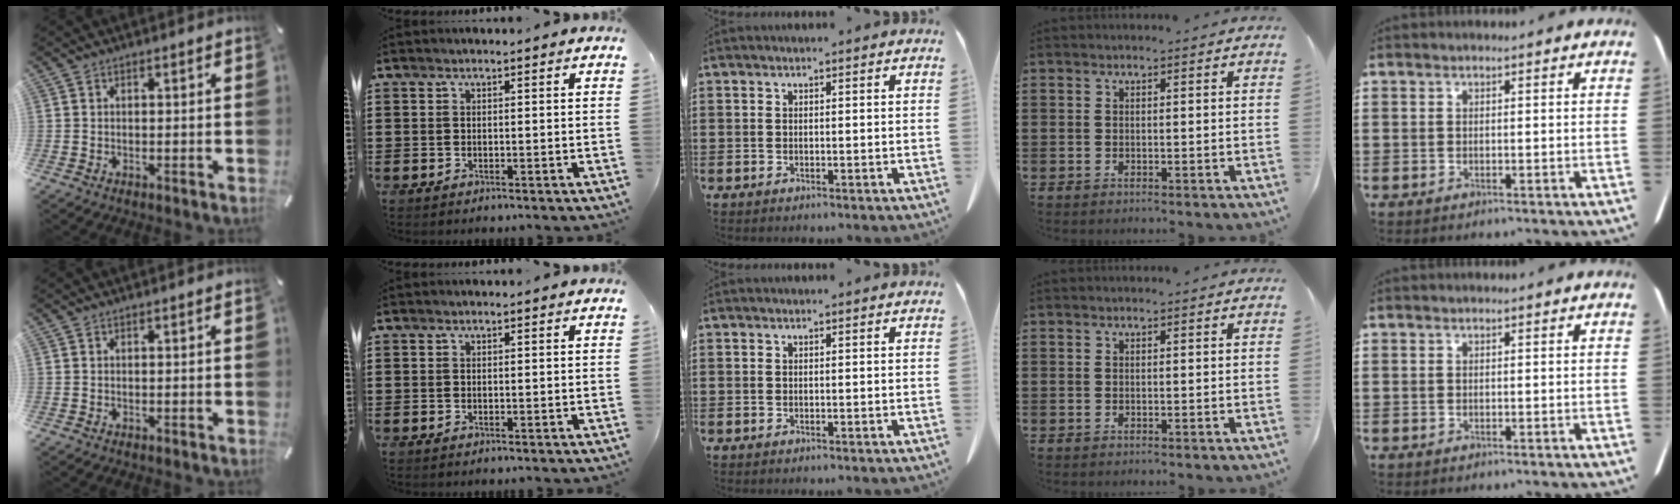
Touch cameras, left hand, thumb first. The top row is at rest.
{}